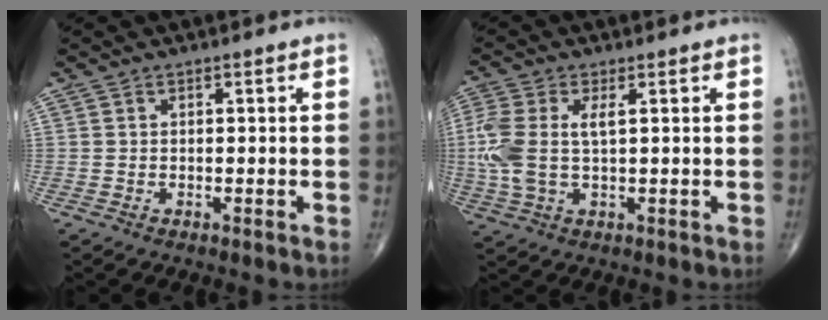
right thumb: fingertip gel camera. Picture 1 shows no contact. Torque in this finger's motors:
{"motor_torque": [0.12, 0.31, 0.99, 0.14, 0.12]}